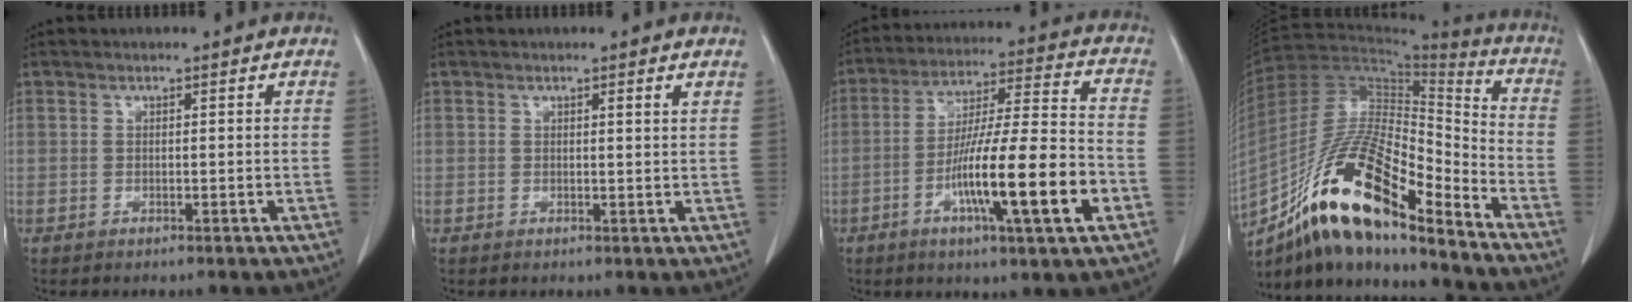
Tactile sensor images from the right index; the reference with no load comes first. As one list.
[{"total": 1.1, "force": [0.7, -0.2, 0.9], "torque": [-0.013, 0.000, 0.010]}, {"total": 17.2, "force": [-6.0, 0.7, 16.1], "torque": [-0.280, -0.008, -0.100]}, {"total": 21.1, "force": [-13.6, 4.5, 15.5], "torque": [-0.302, -0.002, -0.241]}]